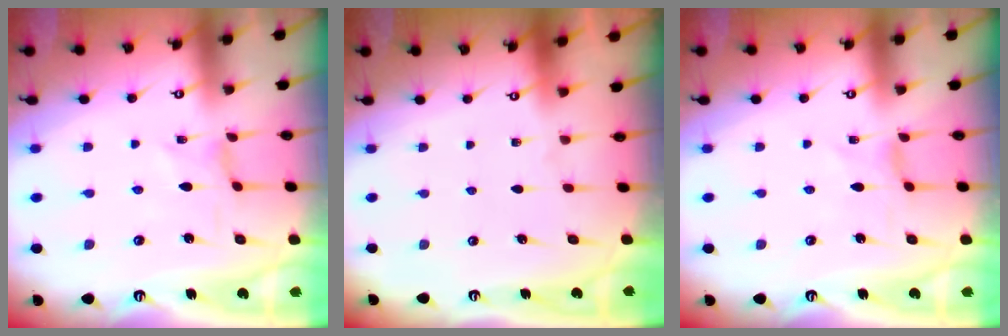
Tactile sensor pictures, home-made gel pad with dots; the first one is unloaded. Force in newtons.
{"total": 0.0}
{"total": 0.0}